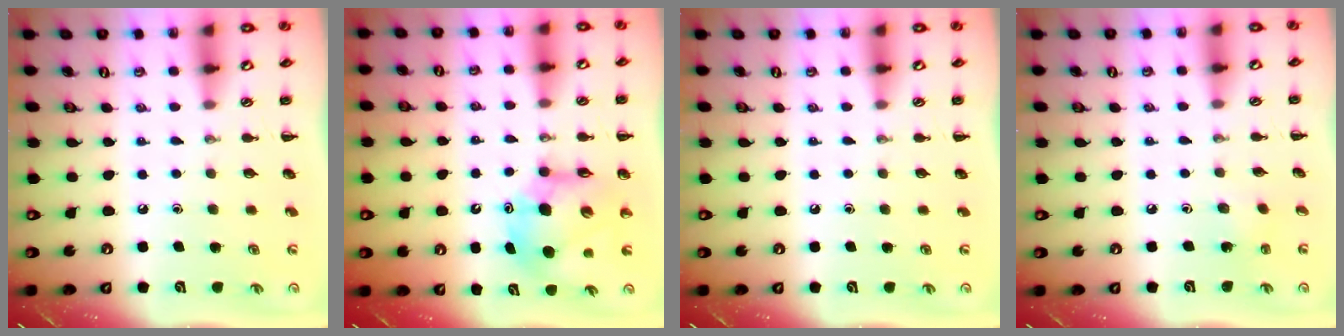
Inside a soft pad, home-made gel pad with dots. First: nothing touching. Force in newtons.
{"total": 10.2, "press": 9.8, "slide": 2.9}
{"total": 0.0}
{"total": 1.8, "press": 1.7, "slide": 0.7}